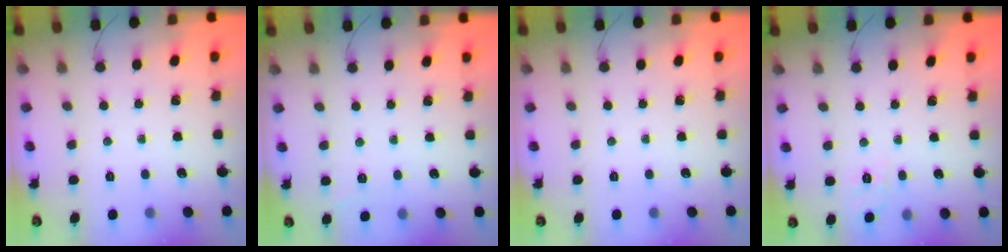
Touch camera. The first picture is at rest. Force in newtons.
{"total": 1.6, "press": 0.2, "slide": 1.6}
{"total": 0.0}
{"total": 1.6, "press": 0.0, "slide": 1.6}